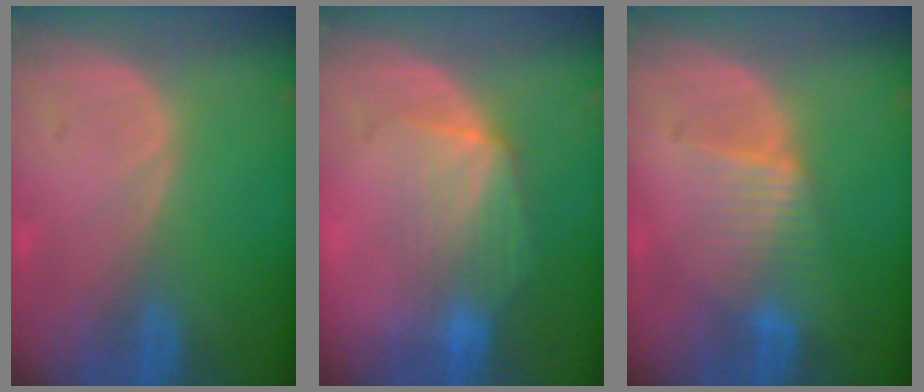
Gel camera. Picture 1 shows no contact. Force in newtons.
{"total": 6.9, "press": 6.4, "slide": 2.7}
{"total": 4.5, "press": 4.5, "slide": 0.5}